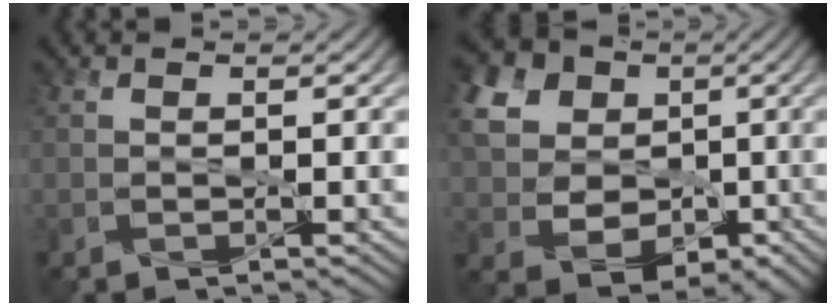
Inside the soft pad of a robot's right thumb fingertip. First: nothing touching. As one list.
[{"total": 14.6, "force": [2.3, 12.4, 7.3], "torque": [-0.237, 0.009, 0.050]}]